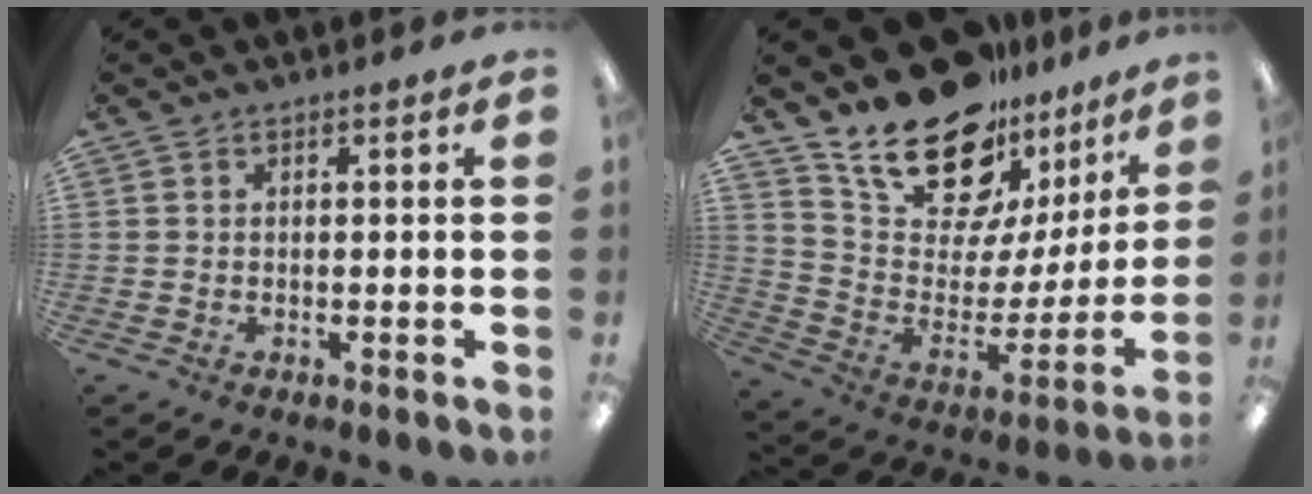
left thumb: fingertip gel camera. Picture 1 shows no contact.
{"total": 22.2, "force": [17.3, 10.1, 9.7], "torque": [-0.176, -0.124, 0.311]}